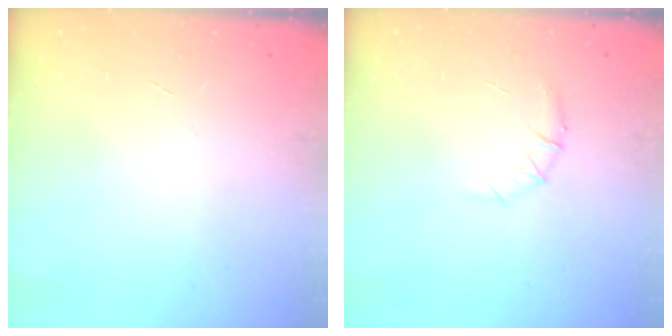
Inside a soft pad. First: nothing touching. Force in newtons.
{"total": 6.2, "press": 6.0, "slide": 1.8}